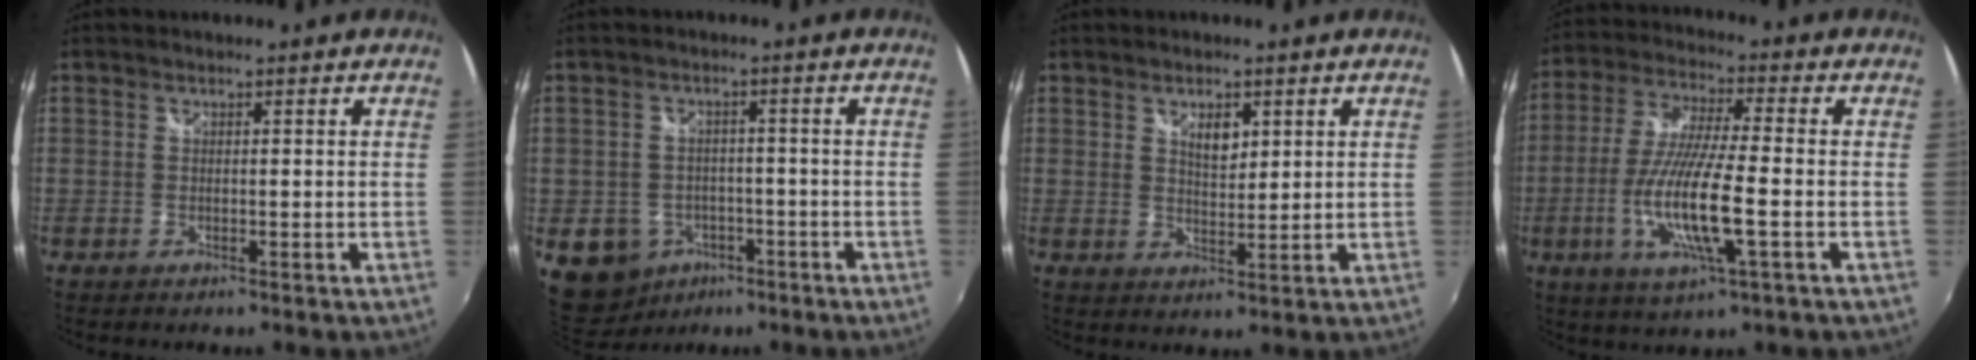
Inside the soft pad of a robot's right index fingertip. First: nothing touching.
{"total": 6.7, "force": [-3.5, 5.6, 1.4], "torque": [-0.042, 0.010, -0.045]}
{"total": 4.1, "force": [1.9, 2.0, 3.0], "torque": [-0.046, 0.001, 0.033]}
{"total": 14.0, "force": [-3.8, 1.7, 13.4], "torque": [-0.272, -0.016, -0.070]}